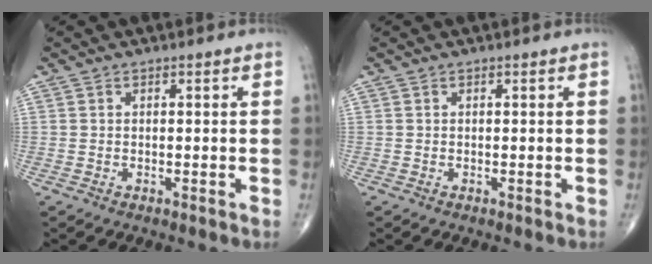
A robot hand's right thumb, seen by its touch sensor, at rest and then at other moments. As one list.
[{"total": 0.0}]